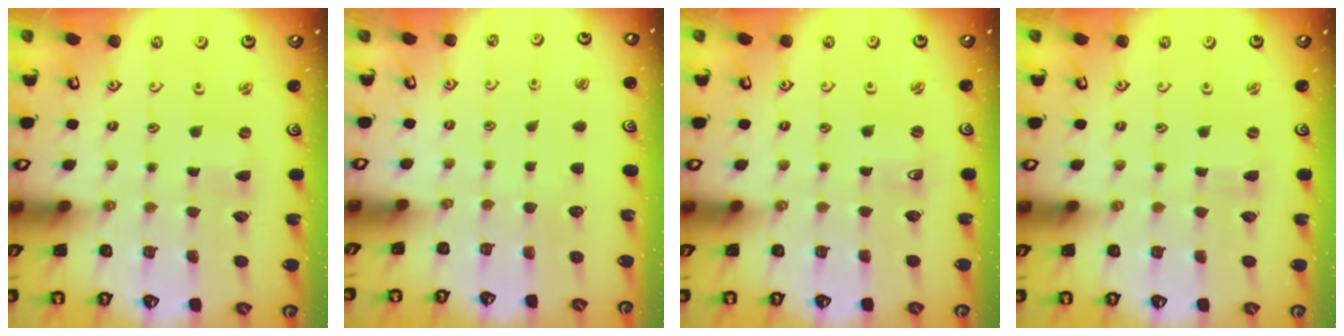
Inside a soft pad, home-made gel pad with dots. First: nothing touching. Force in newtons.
{"total": 0.0}
{"total": 2.7, "press": 2.7, "slide": 0.3}
{"total": 0.0}